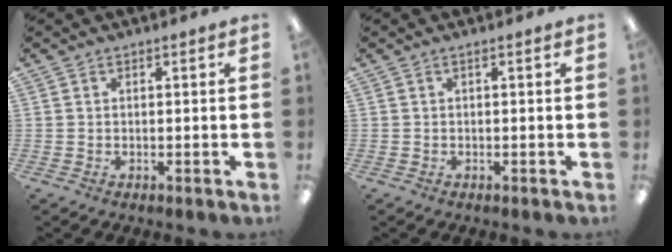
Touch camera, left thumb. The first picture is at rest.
{"total": 0.0}